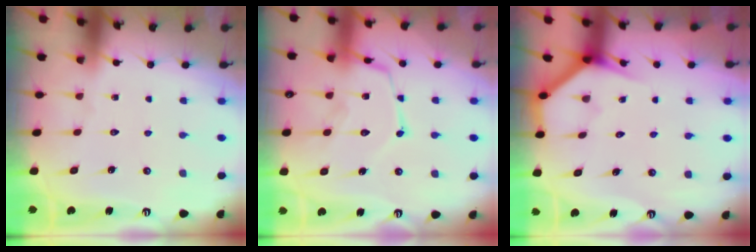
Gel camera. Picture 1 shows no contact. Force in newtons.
{"total": 15.3, "press": 15.3, "slide": 1.3}
{"total": 3.9, "press": 3.9, "slide": 0.3}